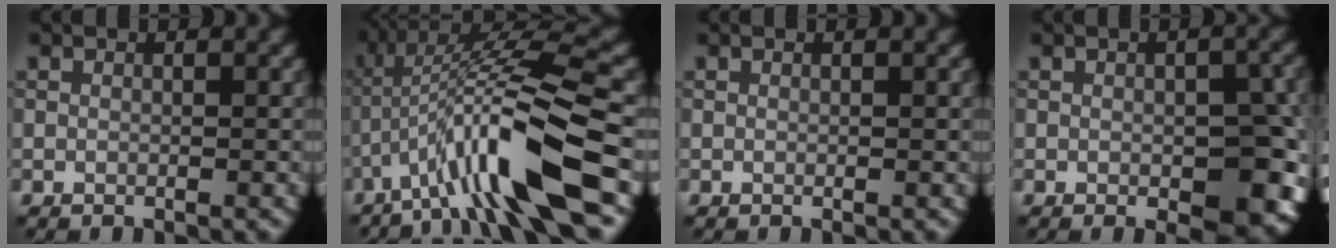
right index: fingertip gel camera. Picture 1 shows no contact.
{"total": 10.8, "force": [-4.3, 1.6, 9.7], "torque": [-0.176, 0.021, -0.073]}
{"total": 0.0}
{"total": 8.1, "force": [-1.9, 4.0, 6.8], "torque": [-0.083, -0.013, -0.016]}